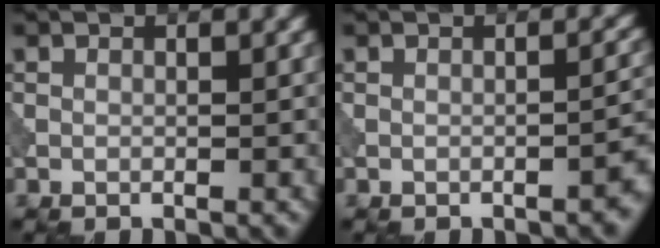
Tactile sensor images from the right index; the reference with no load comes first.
{"total": 2.5, "force": [-1.3, 0.6, 2.0], "torque": [-0.023, 0.011, -0.022]}